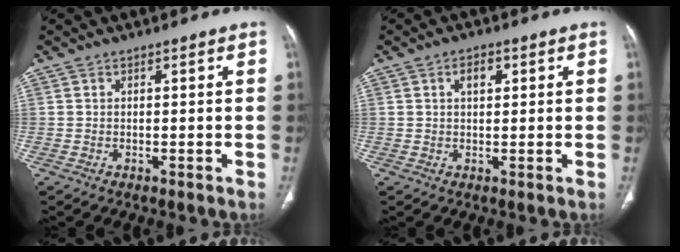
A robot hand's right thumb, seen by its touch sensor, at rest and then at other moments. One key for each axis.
{"total": 3.1, "fx": 1.1, "fy": 1.7, "fz": 2.3, "tx": -0.031, "ty": 0.001, "tz": 0.018}